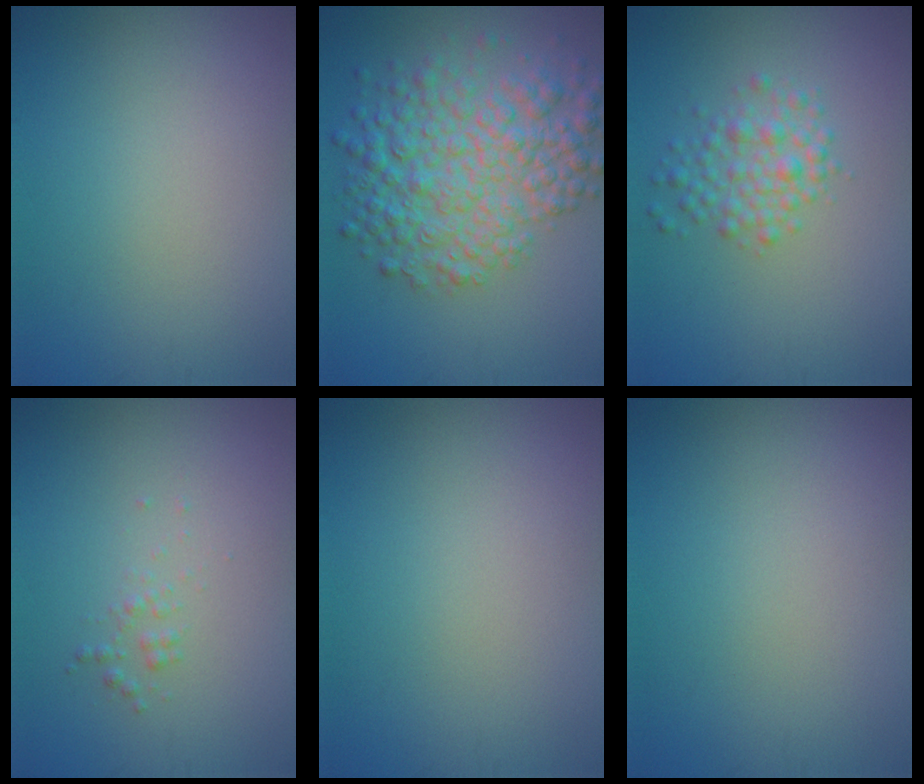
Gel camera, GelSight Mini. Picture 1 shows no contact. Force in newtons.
{"total": 7.4, "press": 7.4, "slide": 0.2}
{"total": 2.7, "press": 2.7, "slide": 0.1}
{"total": 0.7, "press": 0.7, "slide": 0.0}
{"total": 0.0}
{"total": 0.0}